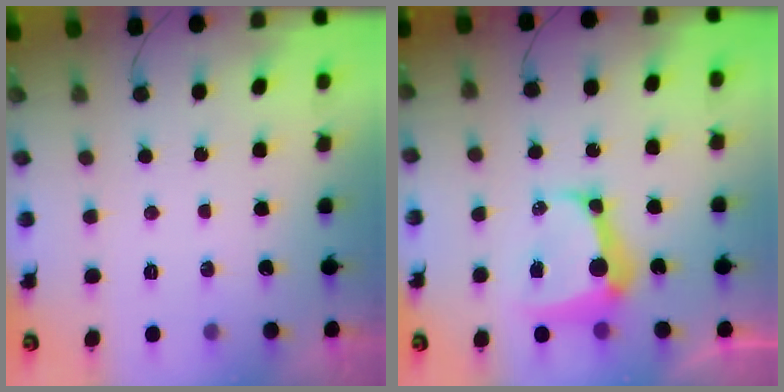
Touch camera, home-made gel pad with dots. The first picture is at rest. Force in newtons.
{"total": 9.7, "press": 9.6, "slide": 1.0}